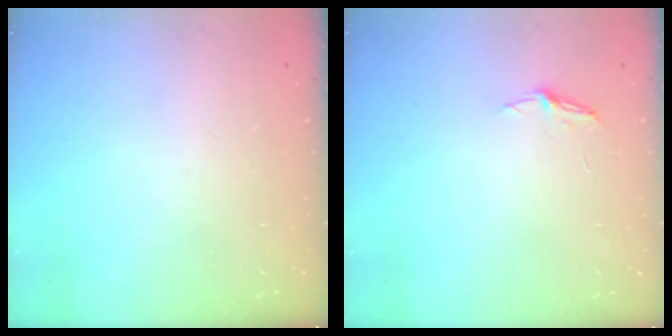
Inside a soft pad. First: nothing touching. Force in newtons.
{"total": 3.7, "press": 3.7, "slide": 0.4}